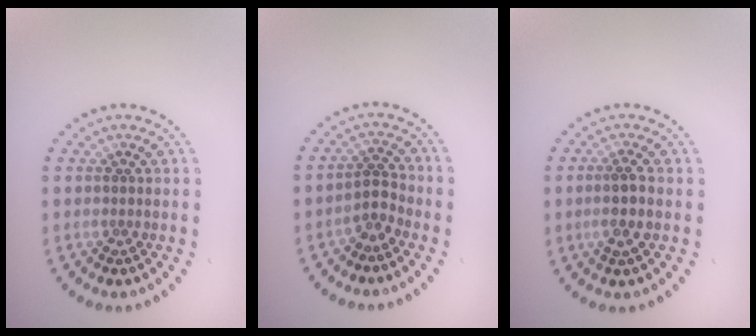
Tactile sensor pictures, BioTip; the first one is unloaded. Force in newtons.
{"total": 1.8, "press": 1.4, "slide": 1.1}
{"total": 2.3, "press": 2.1, "slide": 0.8}